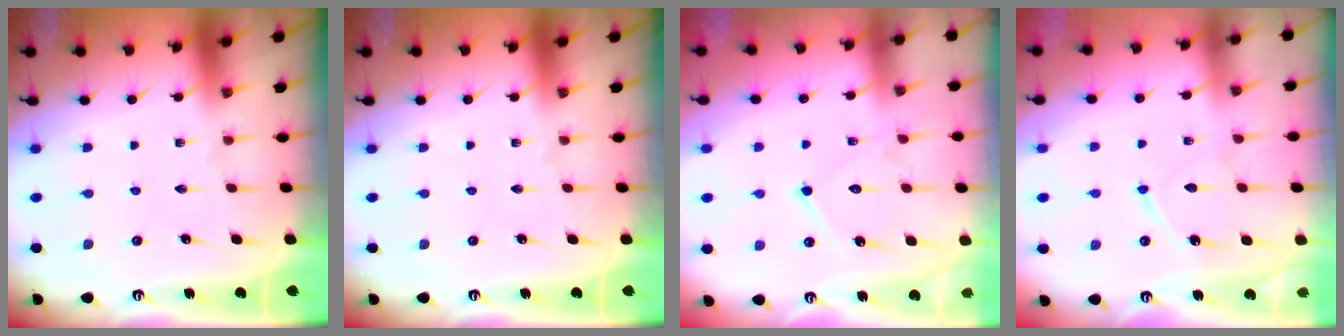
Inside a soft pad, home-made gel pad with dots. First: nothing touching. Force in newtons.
{"total": 0.0}
{"total": 11.7, "press": 11.7, "slide": 1.0}
{"total": 8.0, "press": 8.0, "slide": 0.8}